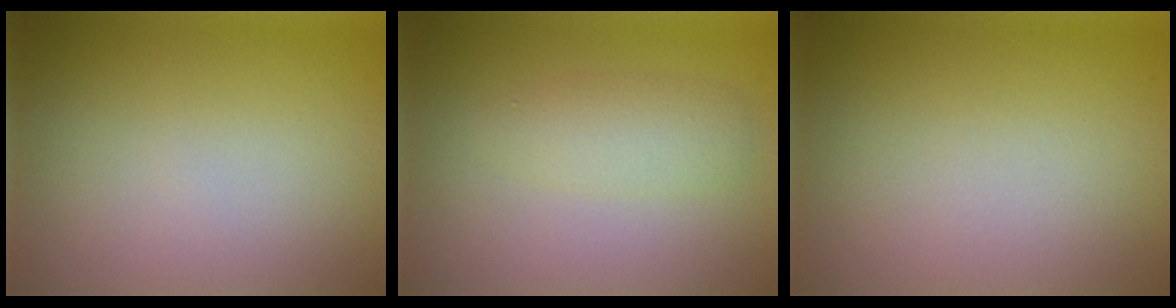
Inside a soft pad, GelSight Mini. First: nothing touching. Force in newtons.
{"total": 2.4, "press": 2.4, "slide": 0.1}
{"total": 0.0}